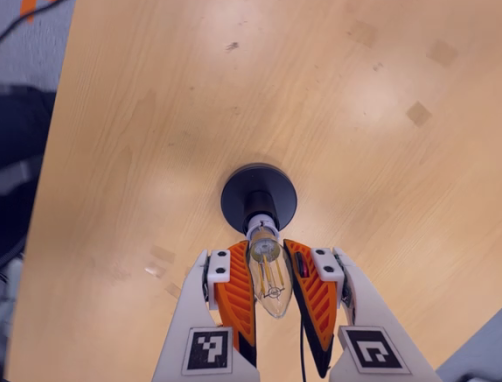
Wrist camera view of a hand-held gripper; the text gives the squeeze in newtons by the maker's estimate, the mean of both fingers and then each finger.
{"total": 18.1, "left": 18.0, "right": 18.3}